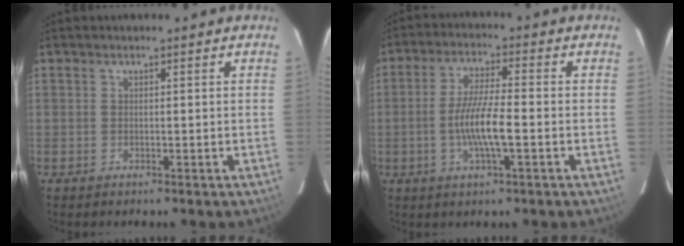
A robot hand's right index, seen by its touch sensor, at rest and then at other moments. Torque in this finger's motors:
{"motor_torque": [0.99, -0.47, 0.66, 0.19]}